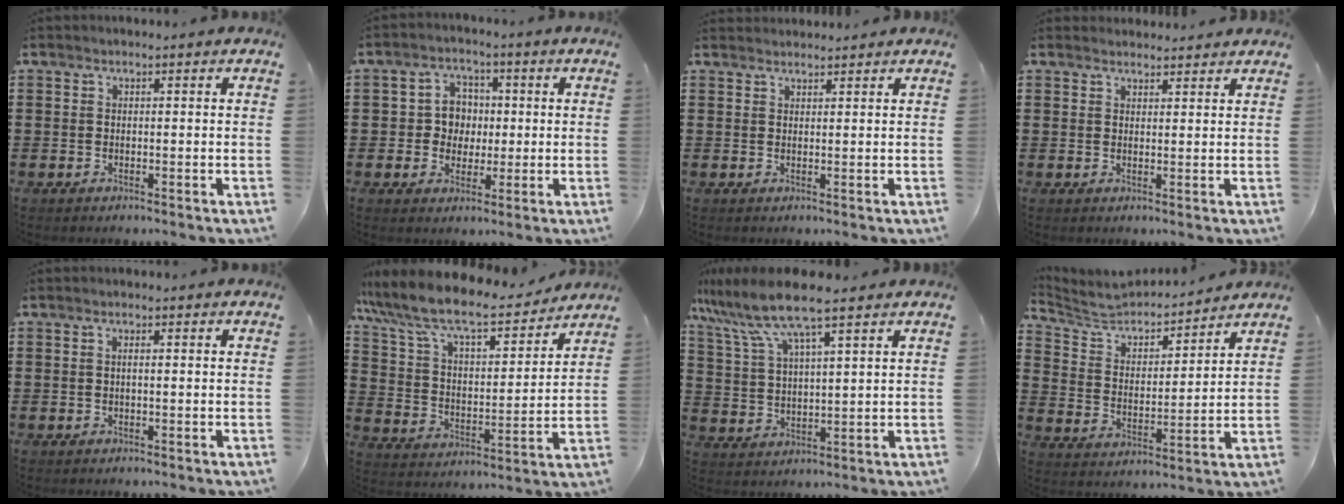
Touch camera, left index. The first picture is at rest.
{"total": 5.3, "force": [0.5, 4.9, 2.0], "torque": [-0.052, 0.013, 0.005]}
{"total": 1.4, "force": [1.4, 0.2, 0.0], "torque": [-0.002, 0.000, 0.028]}
{"total": 2.0, "force": [2.0, 0.4, -0.1], "torque": [-0.004, 0.000, 0.039]}
{"total": 0.9, "force": [0.0, 0.2, 0.9], "torque": [-0.016, -0.002, 0.000]}
{"total": 9.7, "force": [8.6, 1.7, 4.3], "torque": [-0.119, -0.052, 0.146]}
{"total": 9.2, "force": [7.1, 0.9, 5.8], "torque": [-0.134, -0.023, 0.124]}
{"total": 4.9, "force": [4.7, 1.0, 1.0], "torque": [-0.046, -0.036, 0.076]}